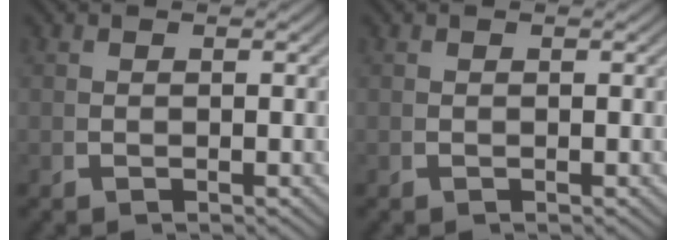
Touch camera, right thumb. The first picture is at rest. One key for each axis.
{"total": 0.0}